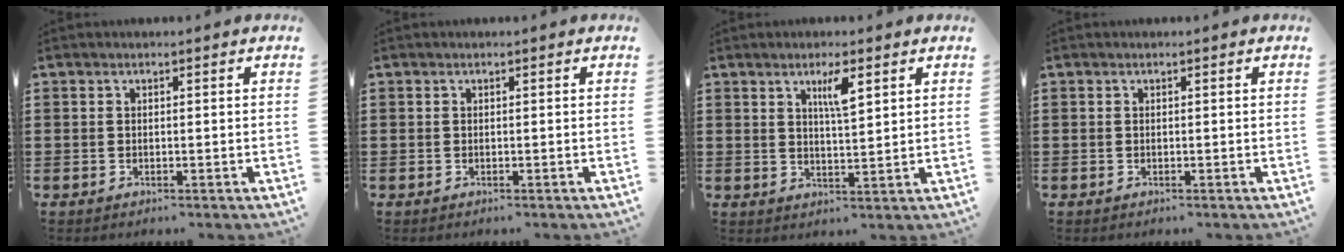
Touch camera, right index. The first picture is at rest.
{"total": 0.0}
{"total": 4.1, "force": [2.2, 0.8, 3.4], "torque": [-0.057, 0.000, 0.031]}
{"total": 0.0}